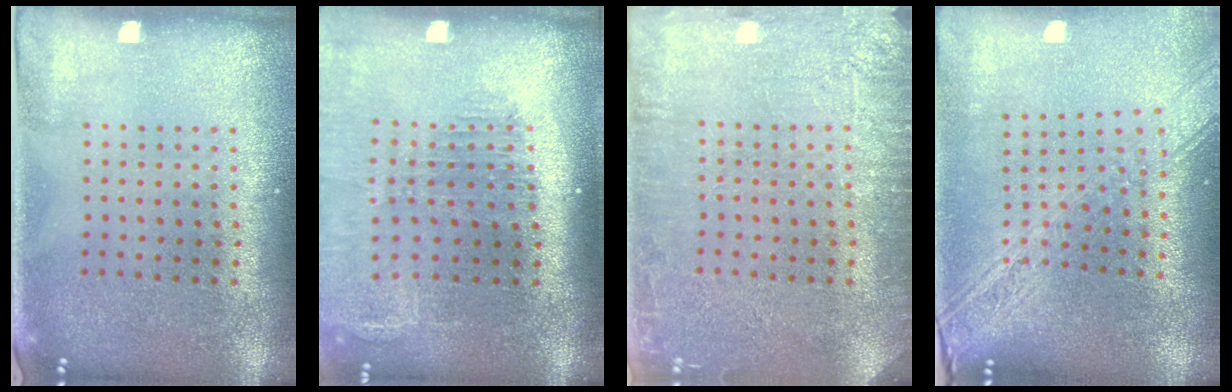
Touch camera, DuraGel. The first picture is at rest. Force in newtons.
{"total": 1.6, "press": 1.5, "slide": 0.6}
{"total": 3.8, "press": 3.8, "slide": 0.6}
{"total": 2.5, "press": 2.0, "slide": 1.4}